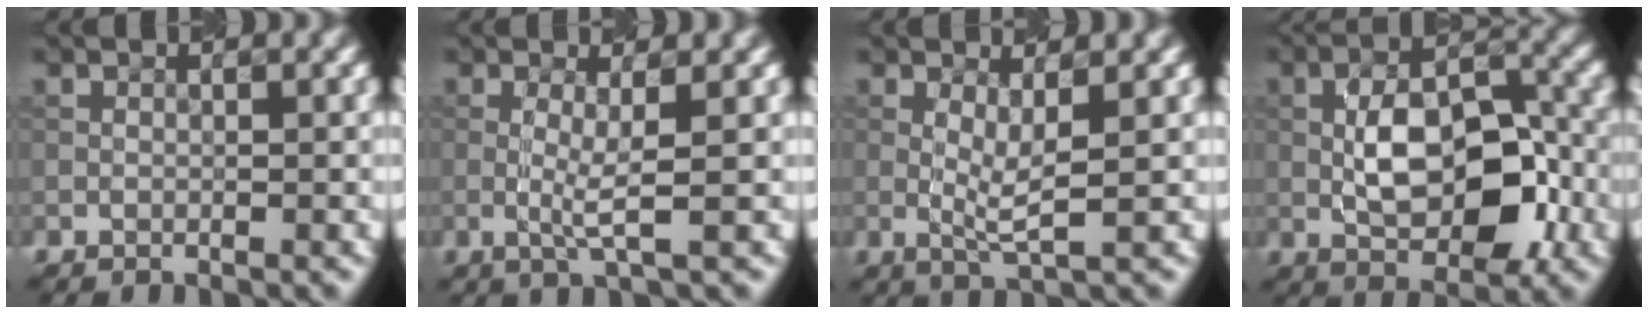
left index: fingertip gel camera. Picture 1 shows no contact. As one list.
[{"total": 2.3, "force": [0.2, 0.2, 2.3], "torque": [-0.051, -0.009, 0.001]}, {"total": 2.6, "force": [0.6, 0.4, 2.5], "torque": [-0.054, -0.010, 0.013]}, {"total": 8.0, "force": [-1.1, 4.1, 6.8], "torque": [-0.112, 0.008, -0.019]}]